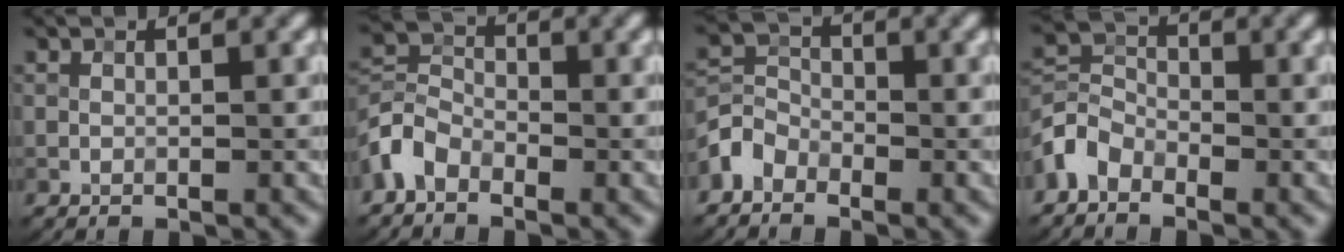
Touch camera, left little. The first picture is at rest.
{"total": 3.5, "force": [-2.3, 2.2, 1.5], "torque": [-0.034, 0.009, -0.058]}
{"total": 2.7, "force": [-1.9, 1.8, 0.6], "torque": [-0.012, 0.009, -0.047]}
{"total": 3.3, "force": [-2.2, 2.1, 1.2], "torque": [-0.026, 0.008, -0.057]}